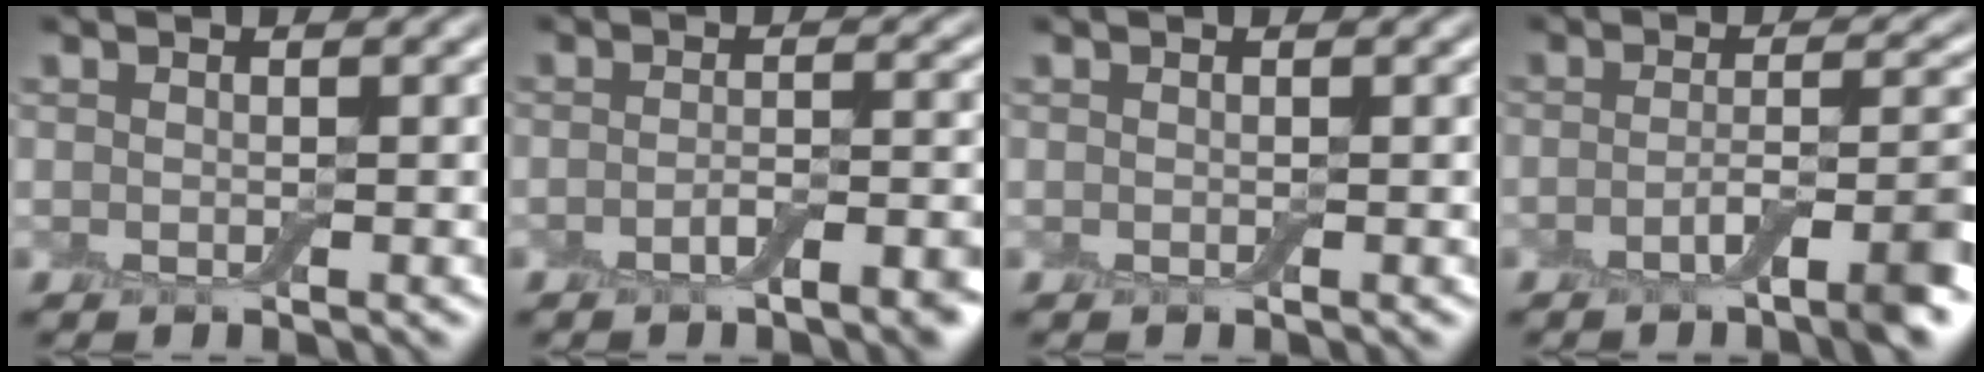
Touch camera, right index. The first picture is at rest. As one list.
[{"total": 3.5, "force": [-2.1, 1.0, 2.6], "torque": [-0.041, -0.006, -0.030]}, {"total": 0.0}, {"total": 4.9, "force": [-2.6, 0.9, 4.1], "torque": [-0.062, 0.002, -0.043]}]